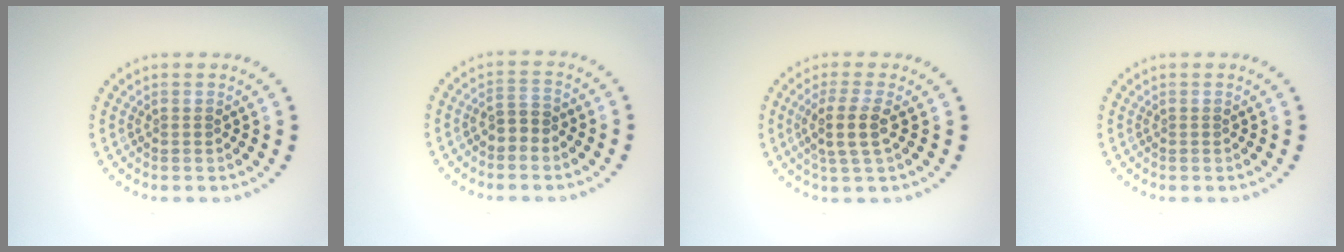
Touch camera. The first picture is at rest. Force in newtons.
{"total": 1.9, "press": 1.8, "slide": 0.6}
{"total": 2.8, "press": 2.3, "slide": 1.6}
{"total": 0.0}